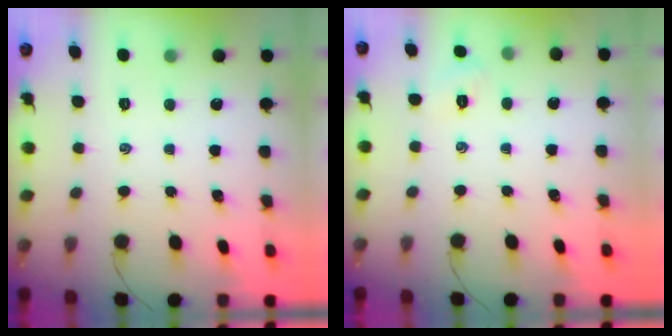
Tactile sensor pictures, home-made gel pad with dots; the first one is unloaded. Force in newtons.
{"total": 2.6, "press": 2.4, "slide": 0.8}